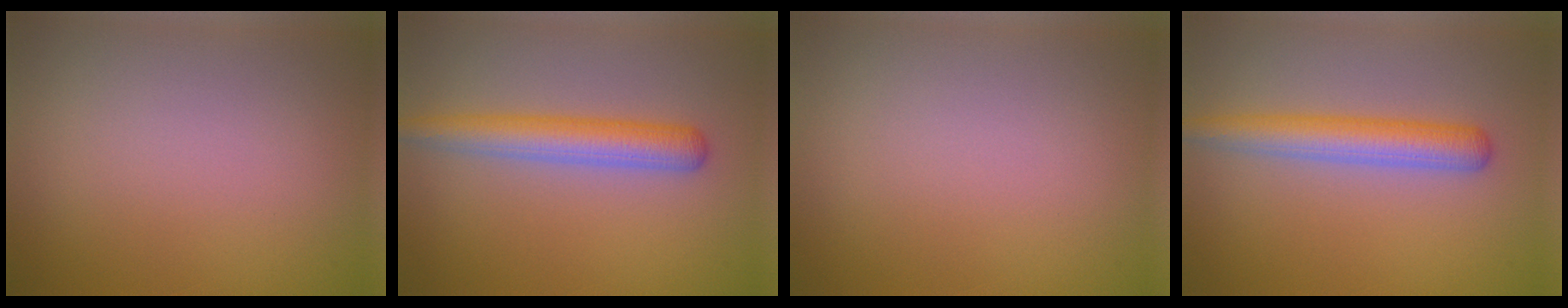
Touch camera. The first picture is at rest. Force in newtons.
{"total": 3.8, "press": 3.8, "slide": 0.2}
{"total": 0.0}
{"total": 3.8, "press": 3.8, "slide": 0.2}